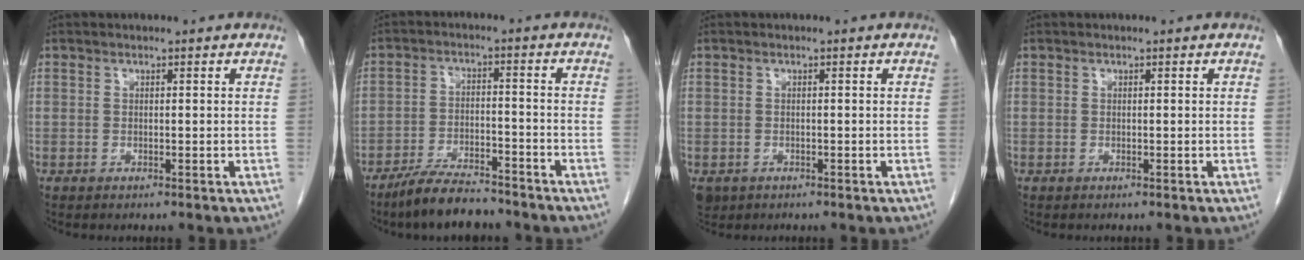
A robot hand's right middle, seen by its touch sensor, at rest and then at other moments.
{"total": 8.2, "force": [-7.1, 1.8, 3.7], "torque": [-0.070, -0.014, -0.126]}
{"total": 3.0, "force": [-1.6, 2.3, 1.0], "torque": [-0.021, -0.003, -0.021]}
{"total": 0.0}